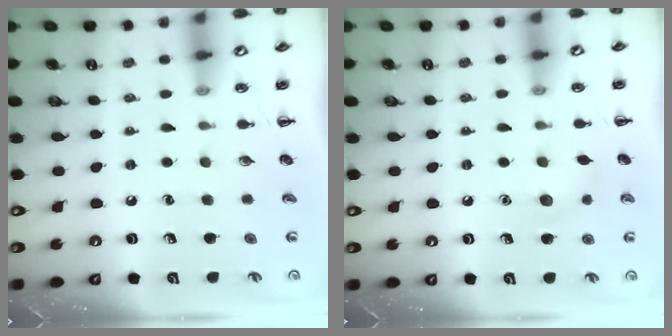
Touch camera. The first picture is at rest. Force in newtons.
{"total": 5.7, "press": 5.6, "slide": 1.3}